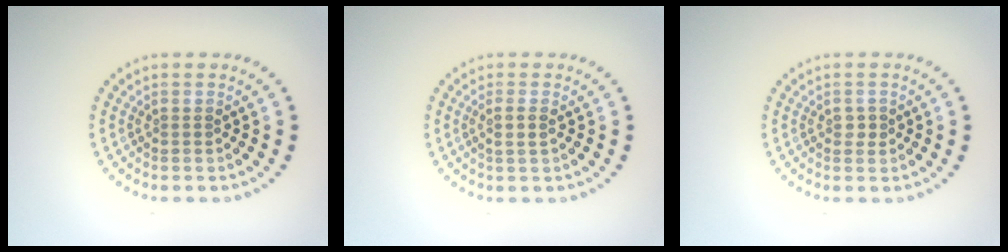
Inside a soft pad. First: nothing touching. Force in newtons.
{"total": 1.4, "press": 1.2, "slide": 0.6}
{"total": 1.0, "press": 1.0, "slide": 0.2}